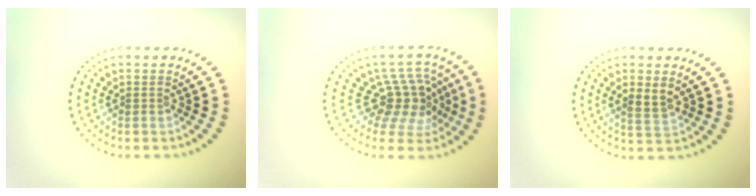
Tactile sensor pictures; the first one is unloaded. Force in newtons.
{"total": 4.3, "press": 3.2, "slide": 2.9}
{"total": 2.1, "press": 2.0, "slide": 0.5}